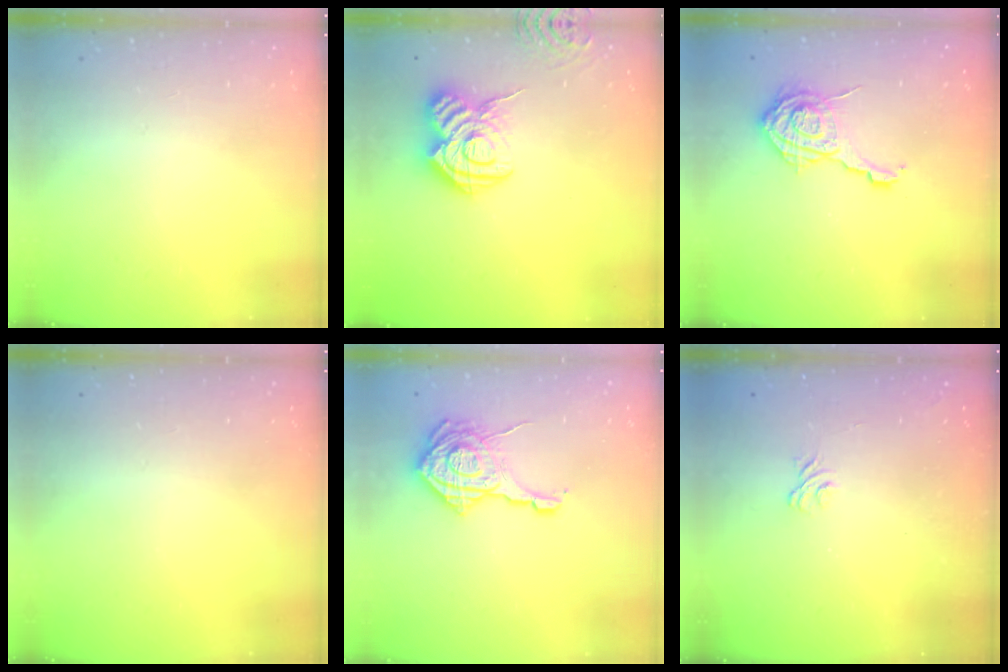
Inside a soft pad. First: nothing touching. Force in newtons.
{"total": 14.5, "press": 14.4, "slide": 1.4}
{"total": 12.2, "press": 12.2, "slide": 0.6}
{"total": 0.0}
{"total": 18.4, "press": 18.3, "slide": 1.1}
{"total": 1.9, "press": 1.5, "slide": 1.1}